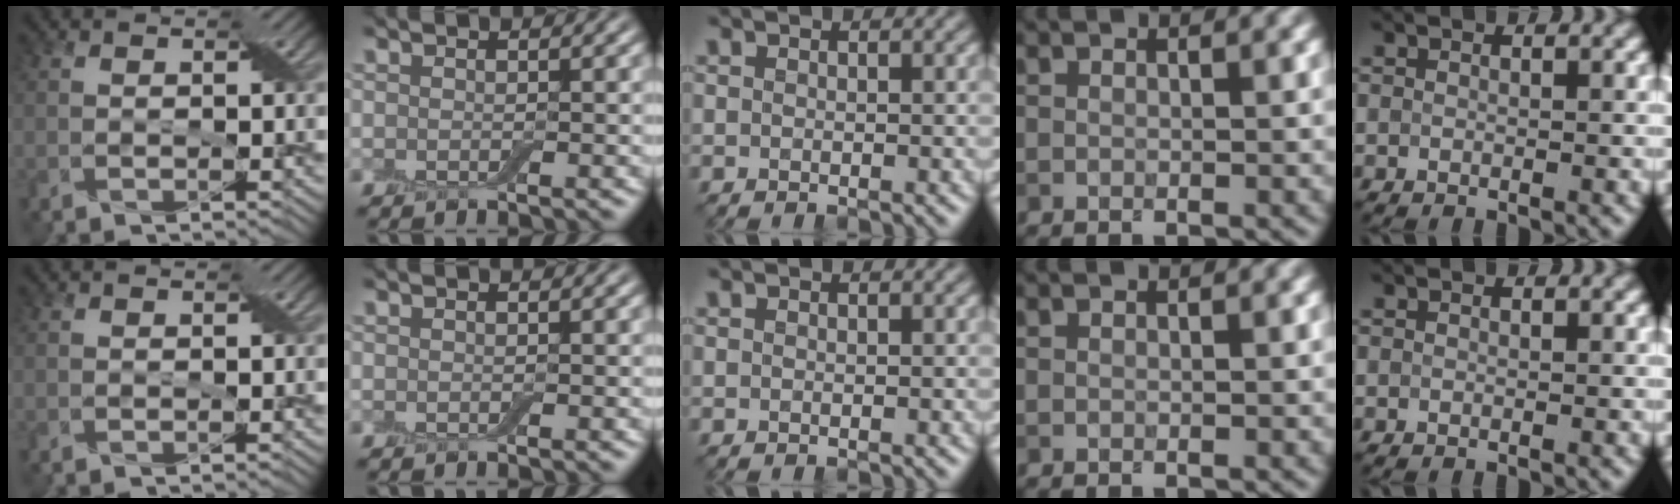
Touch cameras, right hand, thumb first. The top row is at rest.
{}